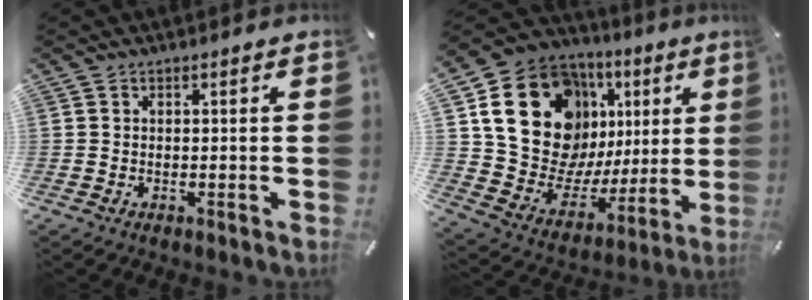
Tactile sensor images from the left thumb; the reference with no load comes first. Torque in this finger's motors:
{"motor_torque": [2.51, 2.49, 1.48, -1.30, 0.53]}